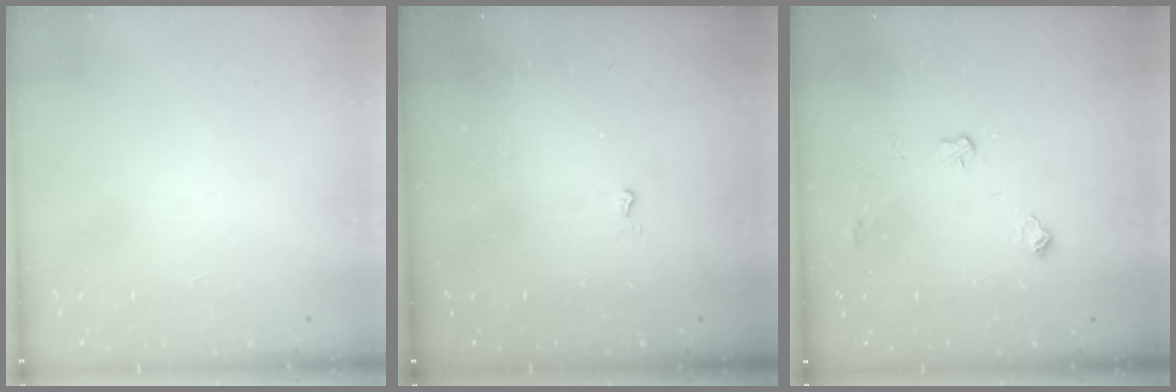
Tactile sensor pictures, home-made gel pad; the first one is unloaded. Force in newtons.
{"total": 2.6, "press": 2.6, "slide": 0.4}
{"total": 6.9, "press": 6.8, "slide": 0.8}